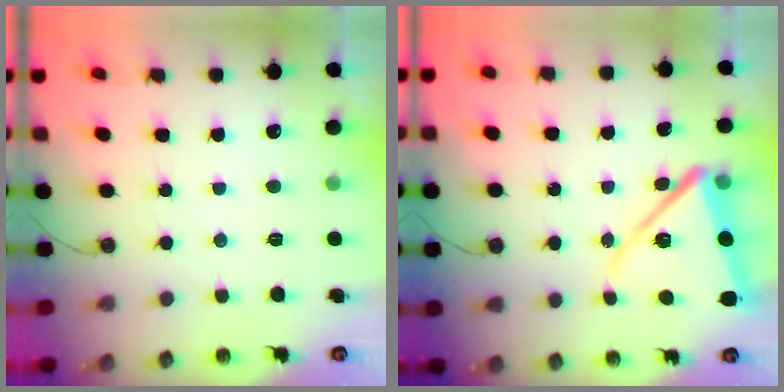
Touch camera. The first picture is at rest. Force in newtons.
{"total": 14.3, "press": 14.2, "slide": 1.3}